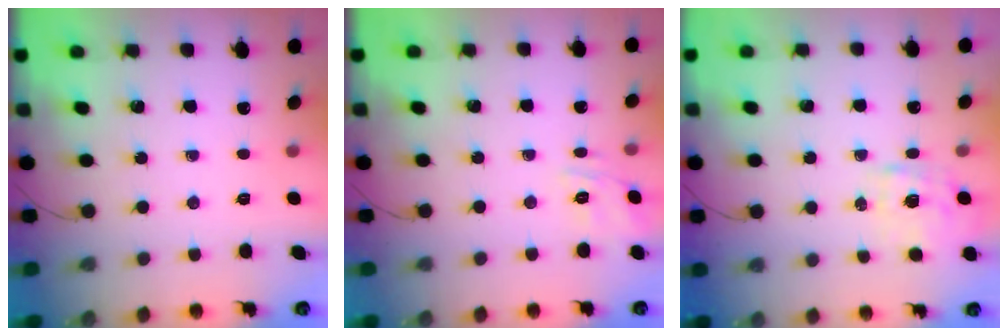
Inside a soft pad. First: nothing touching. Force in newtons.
{"total": 6.1, "press": 5.9, "slide": 1.6}
{"total": 9.8, "press": 9.8, "slide": 0.8}